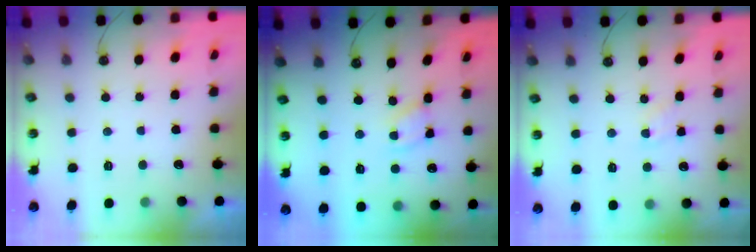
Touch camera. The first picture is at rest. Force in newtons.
{"total": 2.5, "press": 2.5, "slide": 0.1}
{"total": 5.0, "press": 4.9, "slide": 0.6}